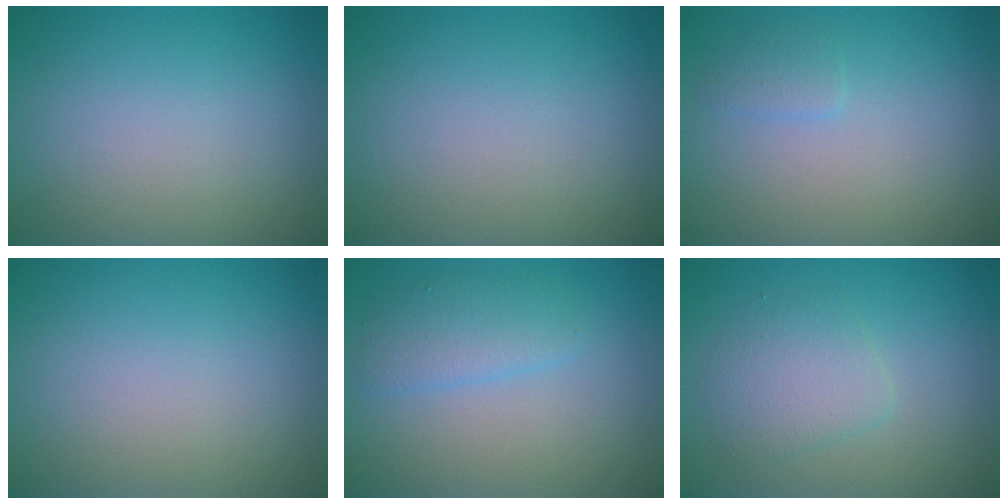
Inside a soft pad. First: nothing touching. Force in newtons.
{"total": 0.0}
{"total": 1.0, "press": 1.0, "slide": 0.0}
{"total": 0.0}
{"total": 2.4, "press": 2.4, "slide": 0.1}
{"total": 2.8, "press": 2.8, "slide": 0.1}